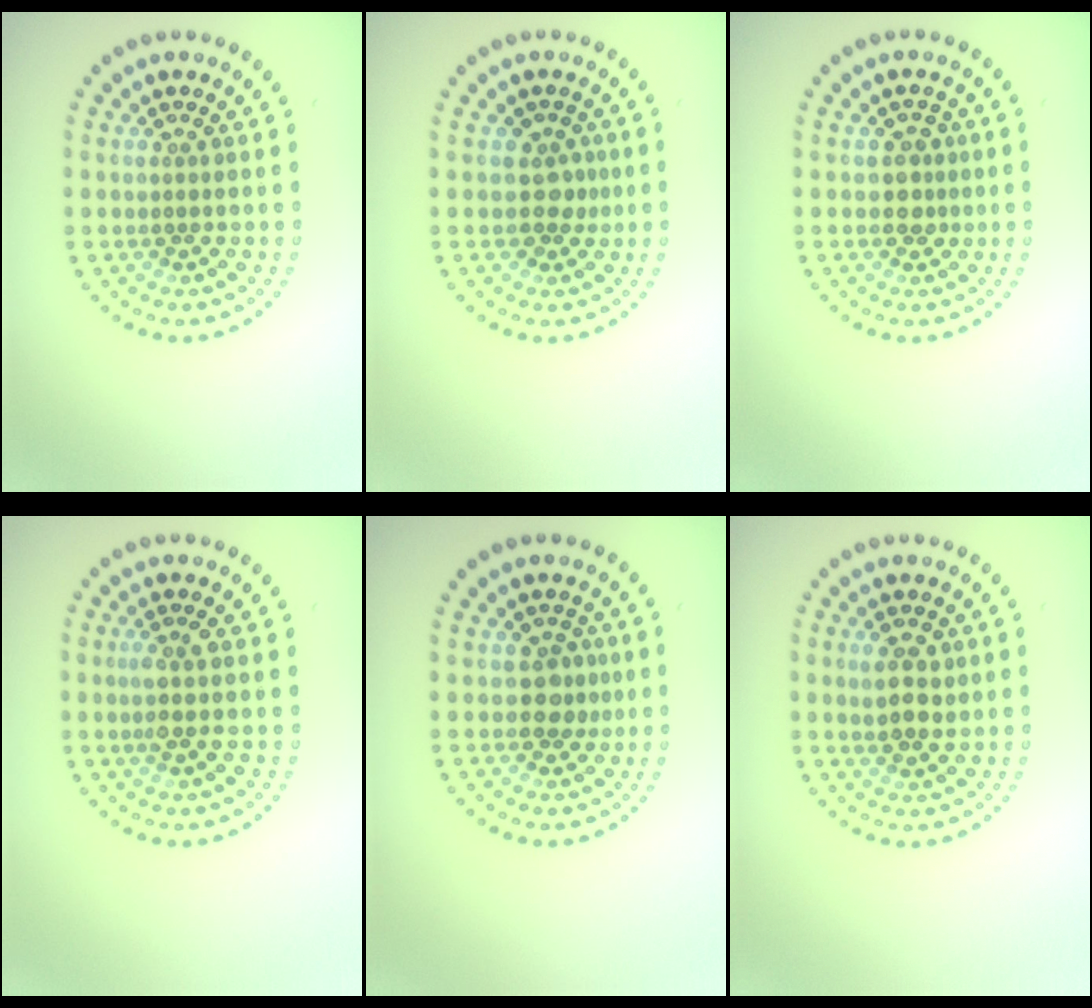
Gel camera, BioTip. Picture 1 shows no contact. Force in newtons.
{"total": 1.8, "press": 1.4, "slide": 1.1}
{"total": 1.7, "press": 1.5, "slide": 0.8}
{"total": 1.7, "press": 1.5, "slide": 0.8}
{"total": 1.8, "press": 1.6, "slide": 0.8}
{"total": 2.5, "press": 2.4, "slide": 0.7}